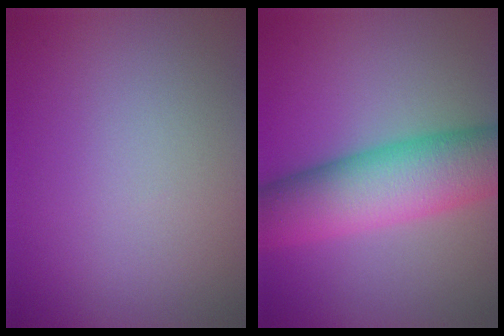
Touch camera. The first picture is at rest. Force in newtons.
{"total": 9.7, "press": 9.7, "slide": 0.1}